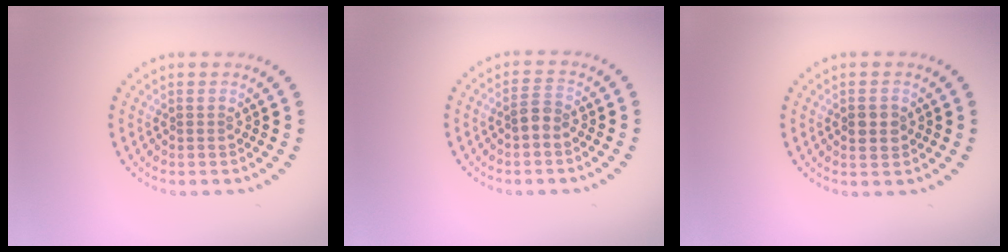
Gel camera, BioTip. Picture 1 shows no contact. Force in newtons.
{"total": 1.3, "press": 1.2, "slide": 0.6}
{"total": 1.7, "press": 1.7, "slide": 0.1}